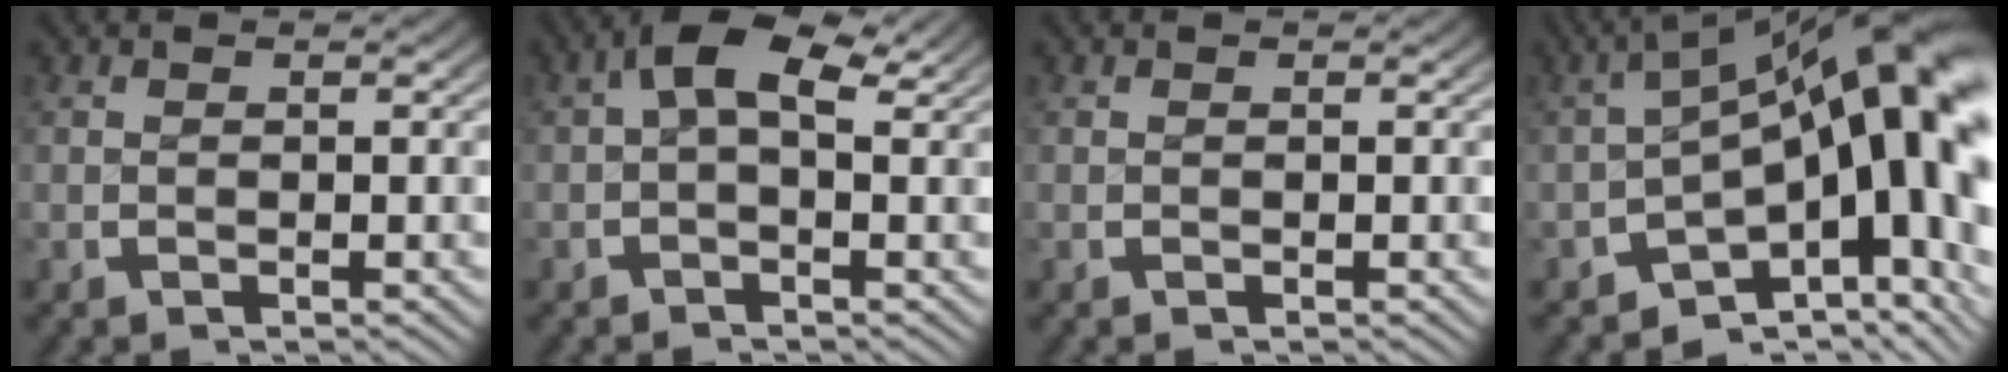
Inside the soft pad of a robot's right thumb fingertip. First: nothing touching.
{"total": 4.4, "force": [1.6, 2.2, 3.4], "torque": [-0.058, 0.007, 0.015]}
{"total": 0.0}
{"total": 17.6, "force": [-1.7, 10.3, 14.2], "torque": [-0.199, -0.038, -0.015]}